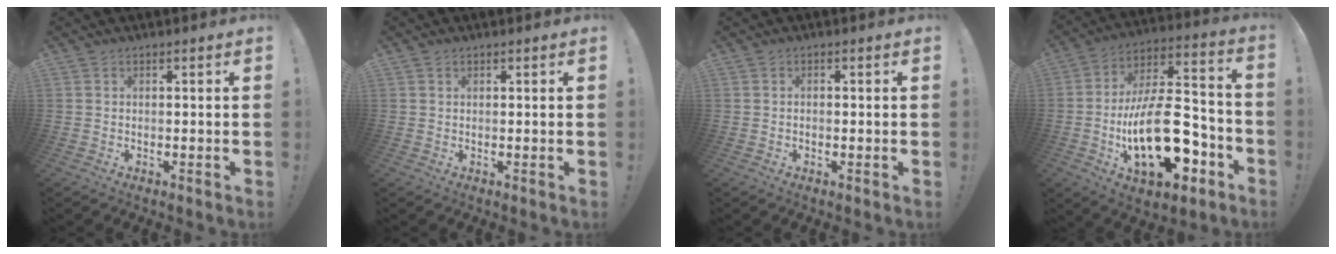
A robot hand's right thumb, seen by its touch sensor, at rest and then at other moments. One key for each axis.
{"total": 0.5, "fx": 0.3, "fy": 0.4, "fz": 0.0, "tx": 0.004, "ty": 0.001, "tz": 0.004}
{"total": 0.7, "fx": -0.3, "fy": 0.5, "fz": 0.4, "tx": -0.013, "ty": 0.005, "tz": -0.005}
{"total": 25.2, "fx": -8.0, "fy": 12.0, "fz": 20.6, "tx": -0.375, "ty": 0.049, "tz": -0.125}